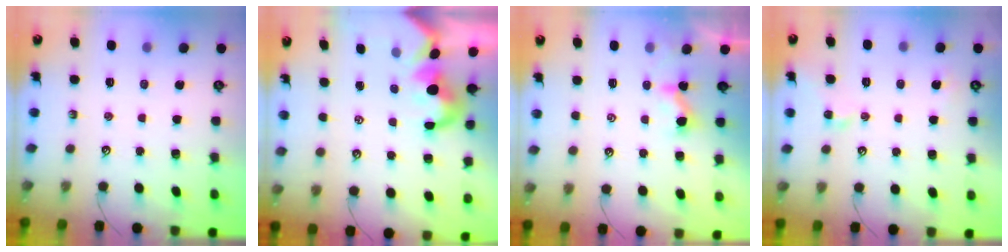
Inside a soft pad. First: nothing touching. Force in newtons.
{"total": 2.9, "press": 2.7, "slide": 1.1}
{"total": 2.3, "press": 2.3, "slide": 0.3}
{"total": 2.4, "press": 2.3, "slide": 0.5}